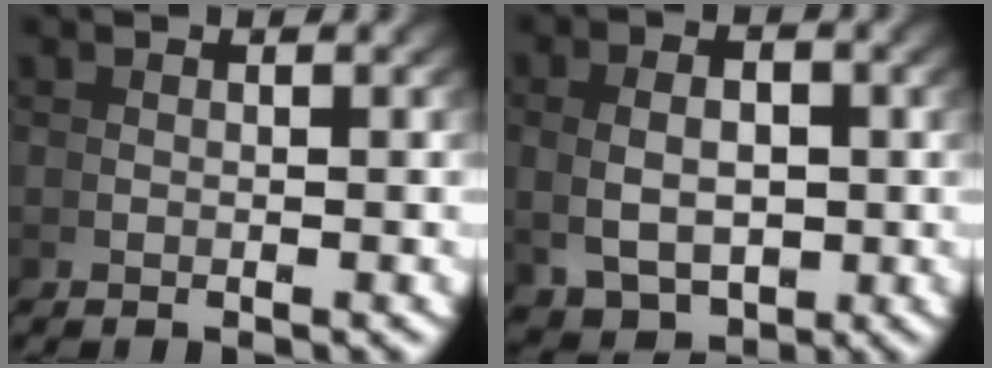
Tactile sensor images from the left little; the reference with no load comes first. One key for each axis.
{"total": 4.7, "fx": -0.5, "fy": 3.1, "fz": 3.4, "tx": -0.059, "ty": -0.021, "tz": 0.008}